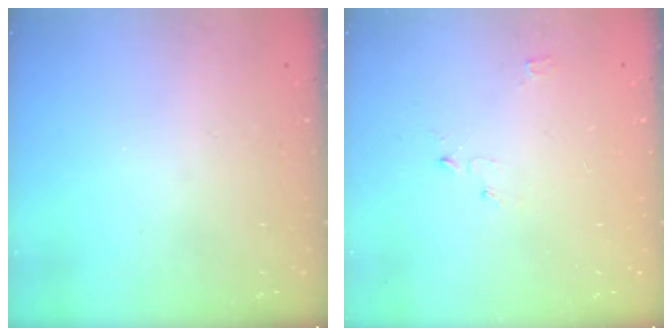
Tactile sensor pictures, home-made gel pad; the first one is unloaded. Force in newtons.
{"total": 2.9, "press": 2.8, "slide": 0.3}